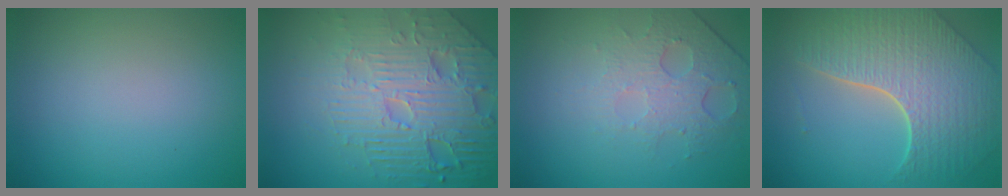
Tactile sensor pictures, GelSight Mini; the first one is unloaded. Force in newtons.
{"total": 8.7, "press": 6.1, "slide": 6.2}
{"total": 4.6, "press": 3.0, "slide": 3.4}
{"total": 8.6, "press": 6.2, "slide": 6.0}